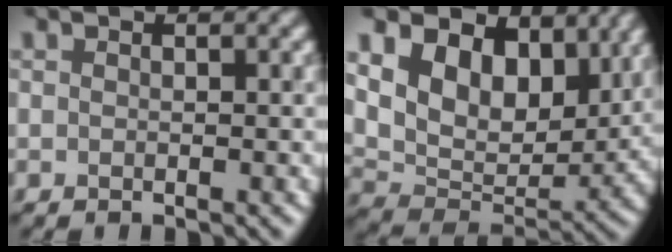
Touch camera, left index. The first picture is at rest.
{"total": 10.6, "force": [4.8, 7.0, 6.3], "torque": [-0.120, -0.006, 0.078]}